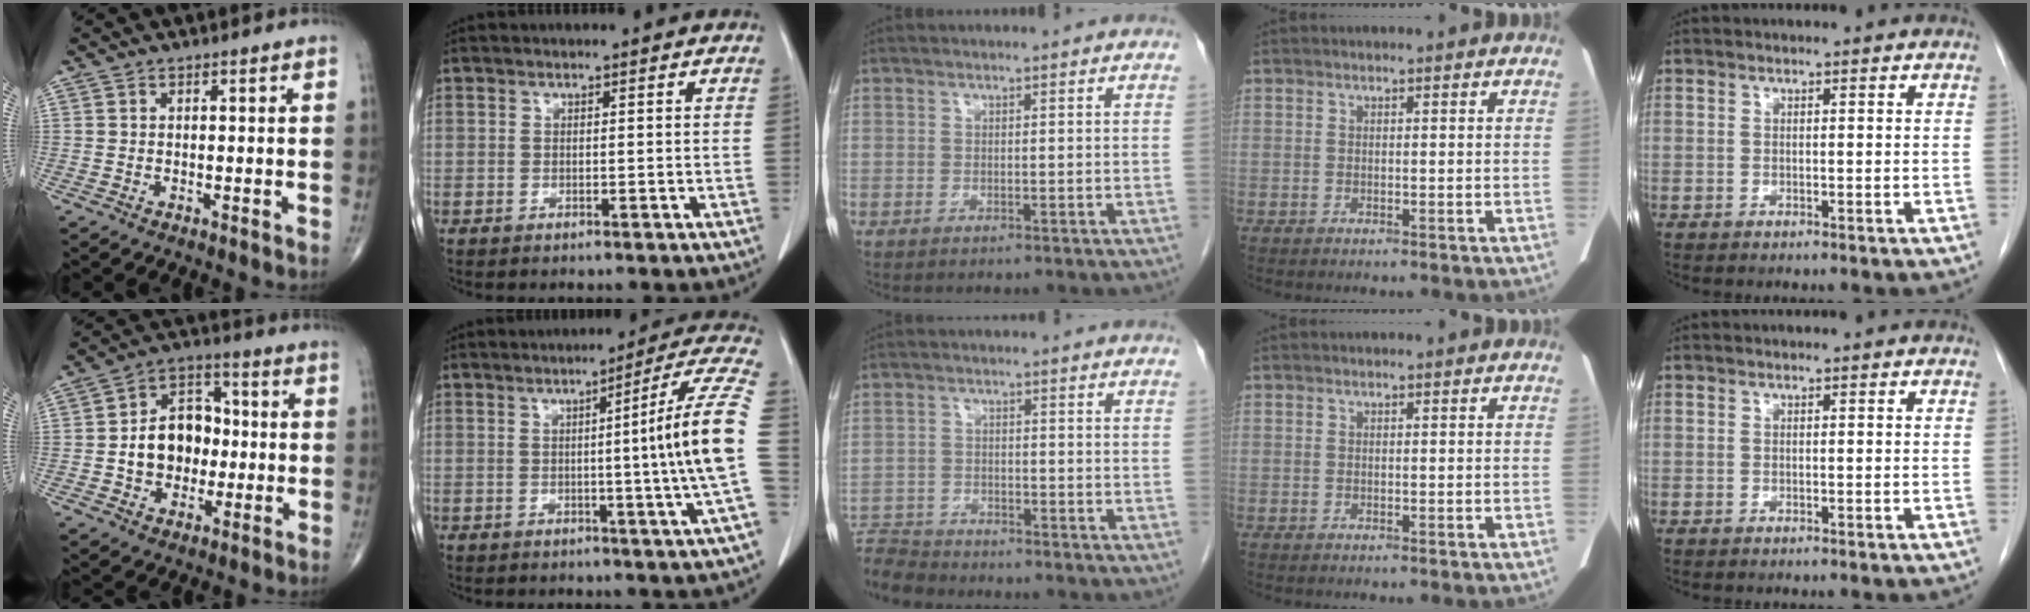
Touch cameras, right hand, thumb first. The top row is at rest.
{"thumb": {"total": 12.2, "force": [-1.0, 9.3, 7.8], "torque": [-0.084, 0.032, -0.023]}, "index": {"total": 12.3, "force": [-1.0, -2.9, 11.9], "torque": [-0.148, -0.005, -0.018]}, "middle": {"total": 5.8, "force": [-5.8, 0.6, -0.1], "torque": [0.003, -0.007, -0.106]}}